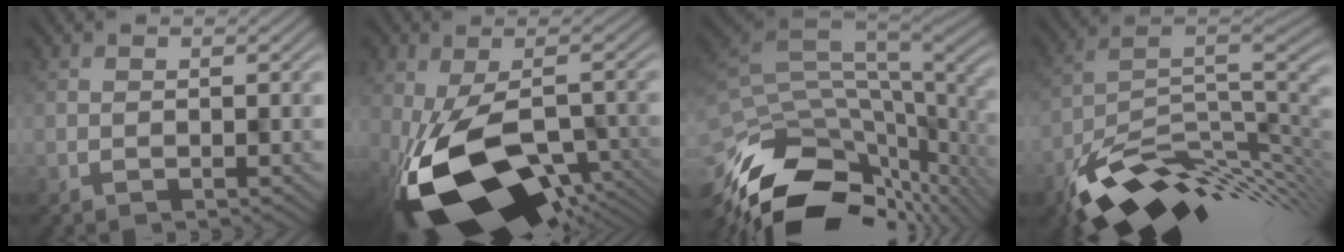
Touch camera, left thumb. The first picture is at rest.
{"total": 18.9, "force": [-7.7, 9.9, 14.2], "torque": [-0.263, -0.054, -0.093]}
{"total": 15.2, "force": [-6.7, 6.8, 11.8], "torque": [-0.254, -0.029, -0.102]}
{"total": 12.9, "force": [-6.7, 5.4, 9.5], "torque": [-0.166, -0.018, -0.111]}